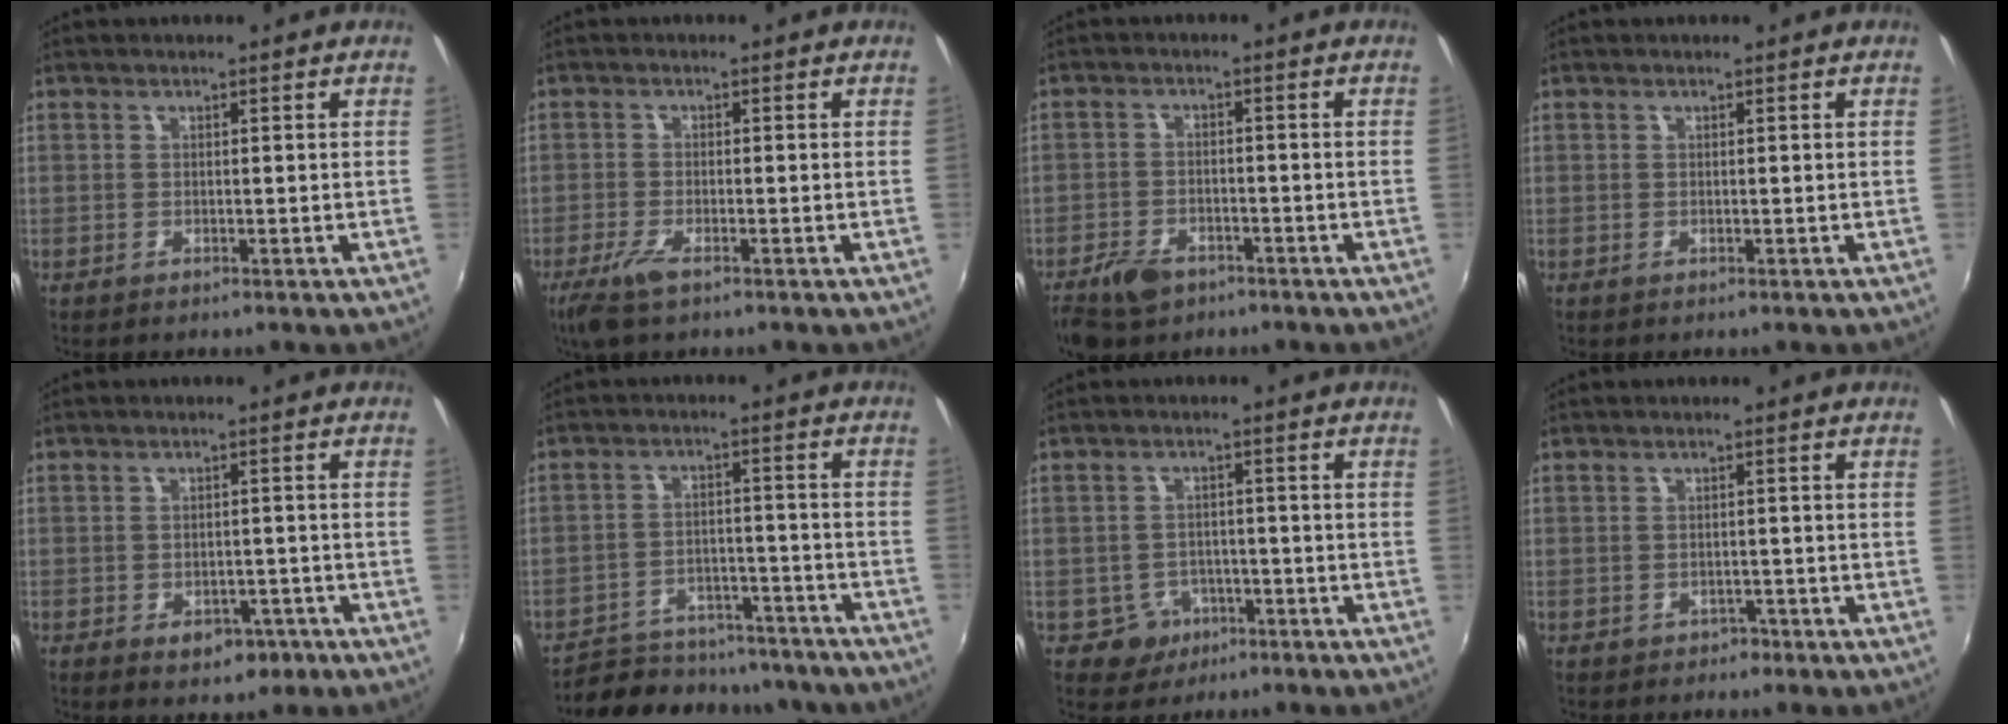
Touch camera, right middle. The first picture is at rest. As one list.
[{"total": 4.5, "force": [-2.9, 0.9, 3.2], "torque": [-0.081, -0.013, -0.057]}, {"total": 7.1, "force": [-4.9, 4.0, 3.1], "torque": [-0.089, -0.003, -0.083]}, {"total": 0.0}, {"total": 5.5, "force": [-3.1, 3.6, 2.8], "torque": [-0.055, -0.005, -0.034]}, {"total": 22.1, "force": [-19.1, 7.9, 7.9], "torque": [-0.164, 0.011, -0.246]}, {"total": 4.7, "force": [-2.5, 4.0, 0.5], "torque": [-0.023, 0.011, -0.031]}, {"total": 2.1, "force": [-1.4, 1.5, 0.4], "torque": [-0.010, -0.001, -0.016]}]